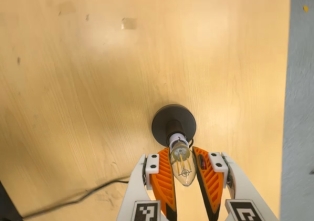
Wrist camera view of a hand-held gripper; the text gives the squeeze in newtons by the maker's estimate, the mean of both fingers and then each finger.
{"total": 13.1, "left": 12.1, "right": 14.2}